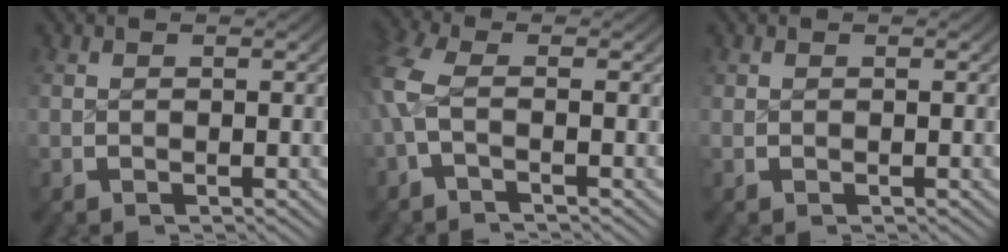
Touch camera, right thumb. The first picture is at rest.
{"total": 3.6, "force": [-0.4, 2.0, 3.0], "torque": [-0.094, -0.008, -0.006]}
{"total": 0.0}